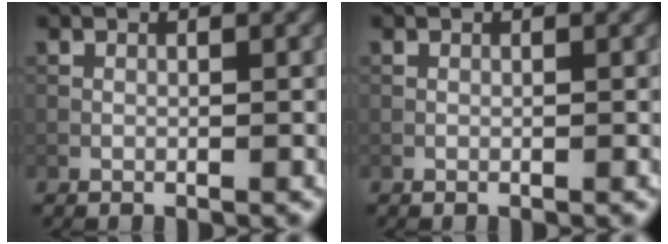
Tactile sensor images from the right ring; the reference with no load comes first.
{"total": 0.0}